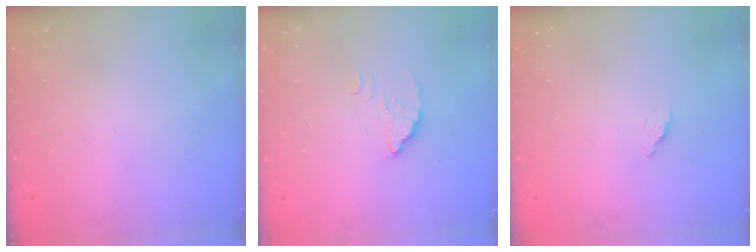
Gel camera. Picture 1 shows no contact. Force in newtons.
{"total": 2.2, "press": 2.2, "slide": 0.1}
{"total": 1.4, "press": 1.4, "slide": 0.1}